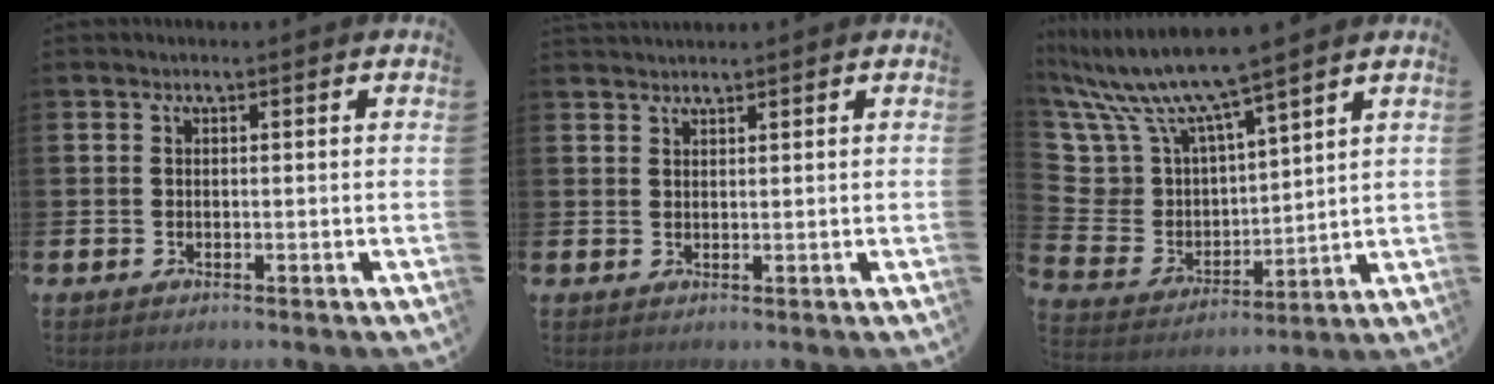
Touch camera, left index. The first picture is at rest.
{"total": 1.5, "force": [1.5, 0.2, 0.0], "torque": [0.006, -0.004, 0.026]}
{"total": 8.8, "force": [8.3, 2.8, 1.4], "torque": [-0.088, -0.062, 0.150]}